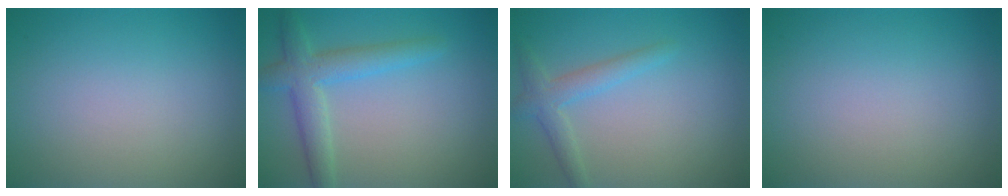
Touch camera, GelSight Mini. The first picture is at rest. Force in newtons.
{"total": 3.8, "press": 3.8, "slide": 0.2}
{"total": 2.3, "press": 2.3, "slide": 0.2}
{"total": 0.0}